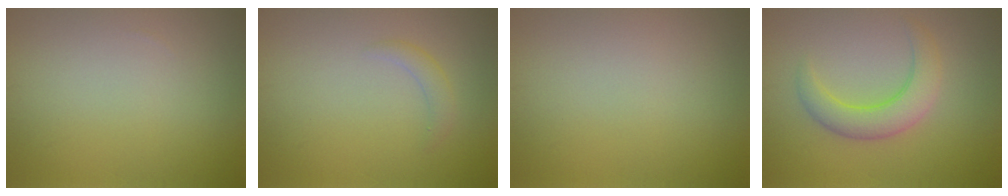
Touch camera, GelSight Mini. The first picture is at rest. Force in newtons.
{"total": 1.2, "press": 1.2, "slide": 0.1}
{"total": 0.0}
{"total": 3.8, "press": 3.8, "slide": 0.1}